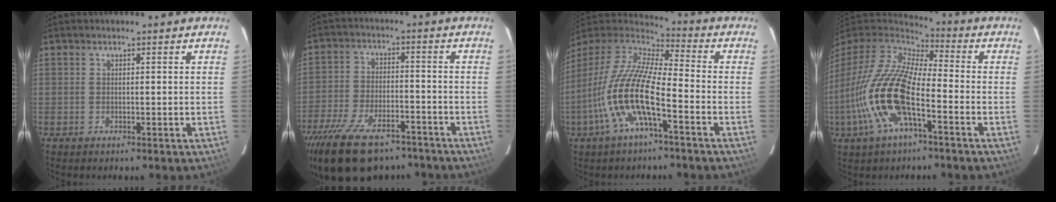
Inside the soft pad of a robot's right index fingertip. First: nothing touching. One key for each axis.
{"total": 20.0, "fx": -14.8, "fy": 8.8, "fz": 10.2, "tx": -0.219, "ty": -0.024, "tz": -0.235}
{"total": 17.0, "fx": -6.6, "fy": 4.2, "fz": 15.0, "tx": -0.295, "ty": -0.020, "tz": -0.135}
{"total": 18.9, "fx": -6.3, "fy": 6.9, "fz": 16.4, "tx": -0.337, "ty": -0.022, "tz": -0.131}